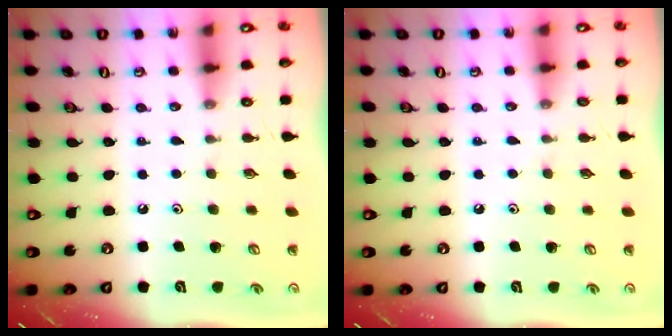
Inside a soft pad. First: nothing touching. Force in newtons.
{"total": 2.6, "press": 2.6, "slide": 0.4}